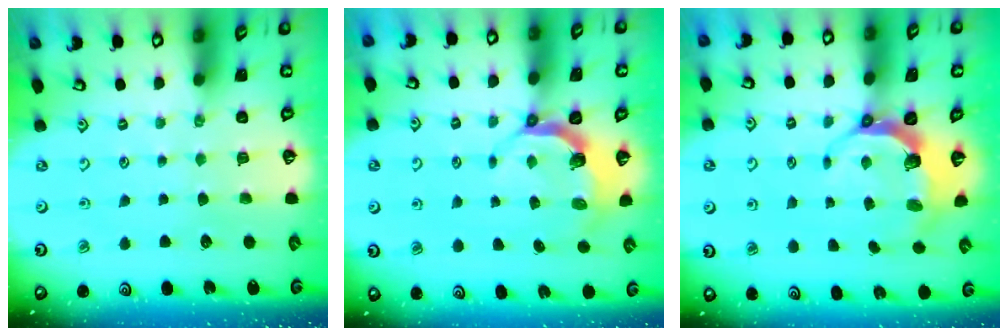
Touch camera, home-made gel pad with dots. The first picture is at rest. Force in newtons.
{"total": 4.7, "press": 3.3, "slide": 3.4}
{"total": 6.9, "press": 5.2, "slide": 4.5}